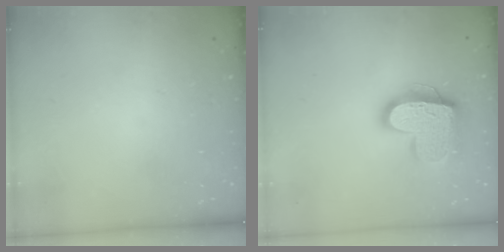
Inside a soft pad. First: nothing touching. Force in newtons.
{"total": 17.5, "press": 17.4, "slide": 1.6}